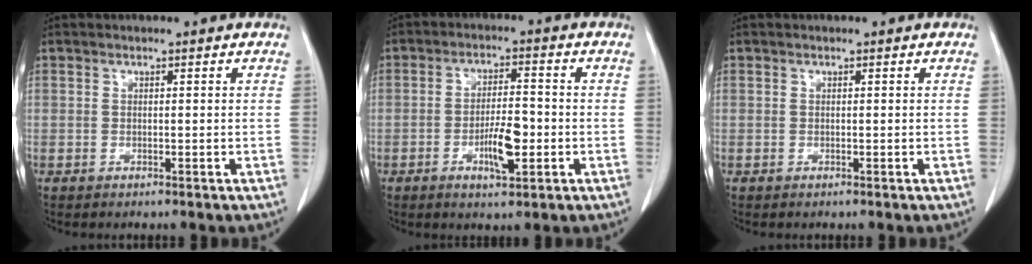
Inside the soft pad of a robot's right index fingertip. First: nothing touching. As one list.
[{"total": 6.3, "force": [-1.9, 1.7, 5.8], "torque": [-0.105, 0.000, -0.031]}, {"total": 0.0}]